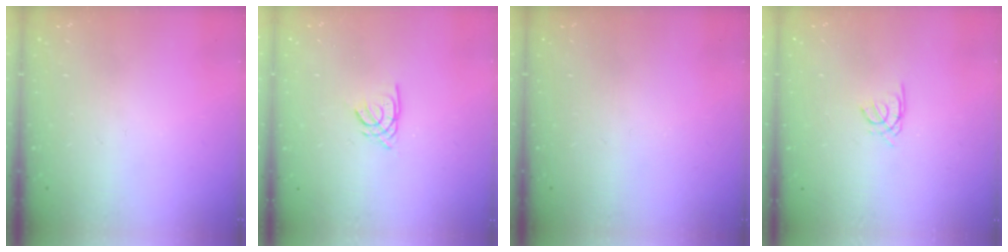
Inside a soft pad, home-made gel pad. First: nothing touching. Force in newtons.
{"total": 2.2, "press": 2.2, "slide": 0.0}
{"total": 0.0}
{"total": 1.5, "press": 1.4, "slide": 0.4}